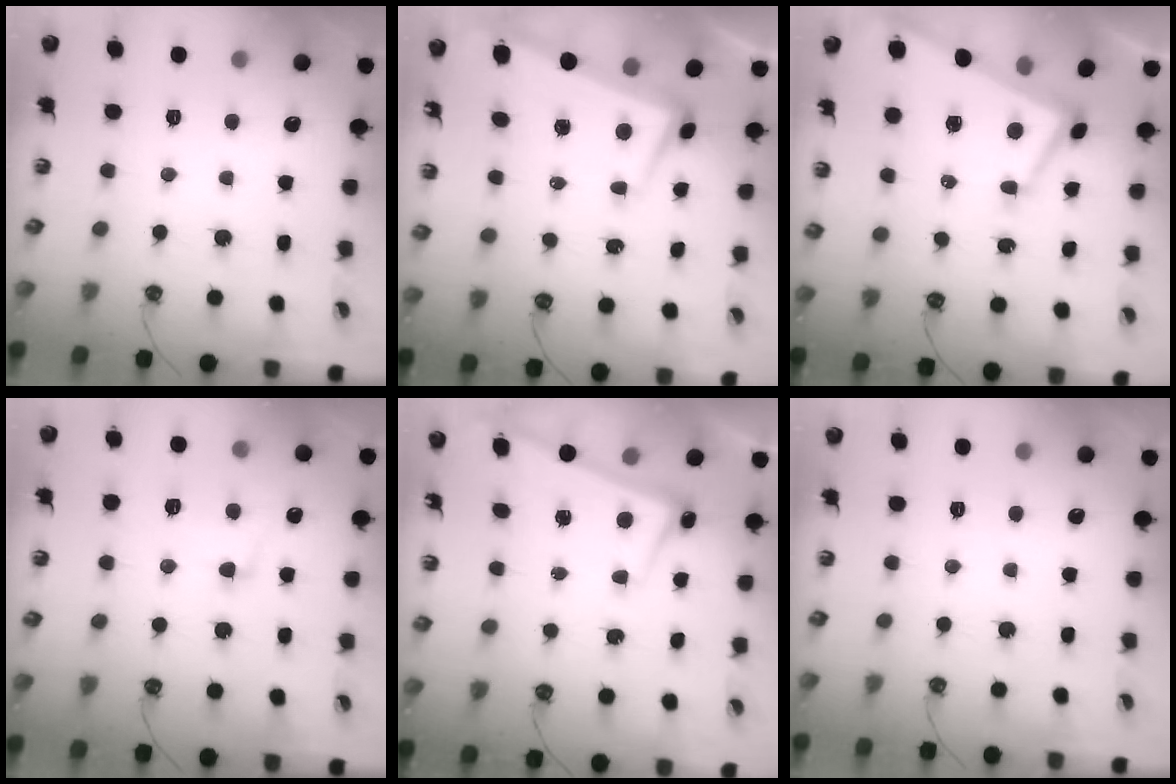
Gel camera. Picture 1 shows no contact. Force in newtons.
{"total": 2.2, "press": 0.3, "slide": 2.1}
{"total": 2.8, "press": 2.7, "slide": 0.9}
{"total": 3.9, "press": 3.6, "slide": 1.3}
{"total": 2.5, "press": 2.5, "slide": 0.5}
{"total": 0.0}